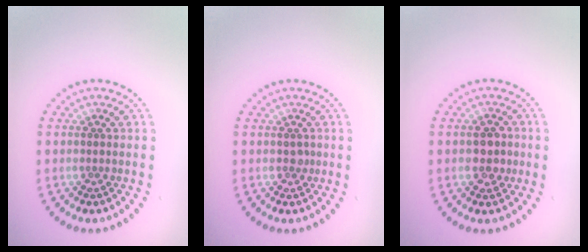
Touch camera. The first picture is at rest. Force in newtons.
{"total": 0.6, "press": 0.5, "slide": 0.3}
{"total": 2.3, "press": 2.3, "slide": 0.2}